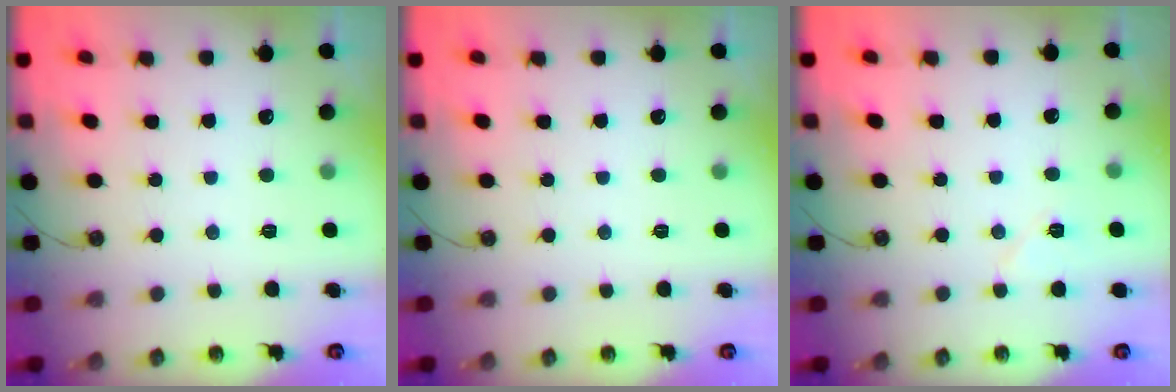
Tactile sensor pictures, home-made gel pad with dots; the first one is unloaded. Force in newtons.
{"total": 0.0}
{"total": 6.0, "press": 5.8, "slide": 1.4}